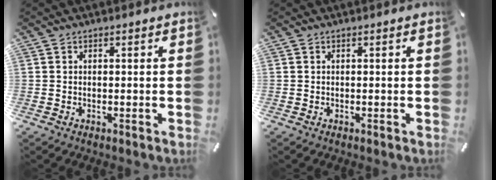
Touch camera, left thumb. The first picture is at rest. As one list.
[{"total": 0.0}]